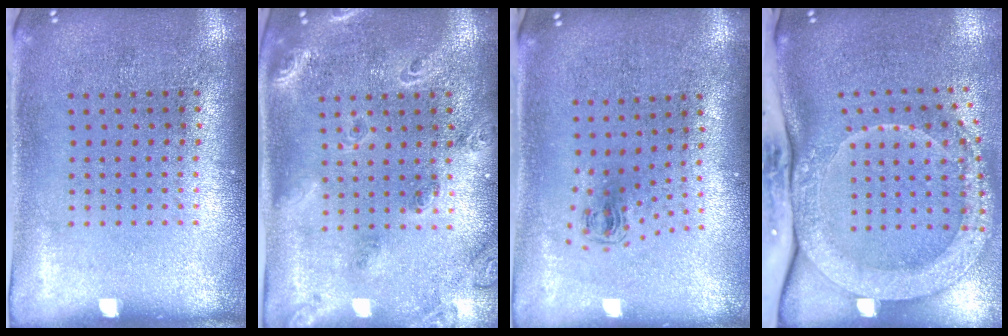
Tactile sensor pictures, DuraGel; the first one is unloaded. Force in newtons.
{"total": 1.8, "press": 1.6, "slide": 0.8}
{"total": 0.7, "press": 0.4, "slide": 0.6}
{"total": 3.0, "press": 2.3, "slide": 1.9}